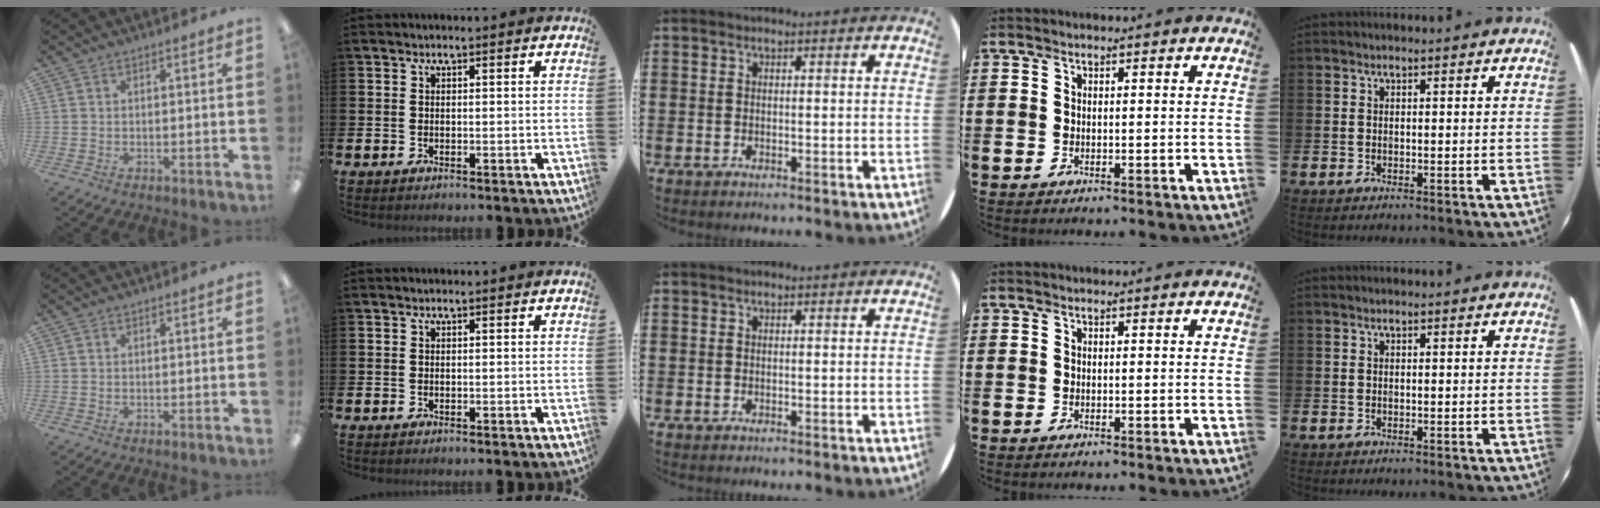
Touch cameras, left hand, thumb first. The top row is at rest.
{}